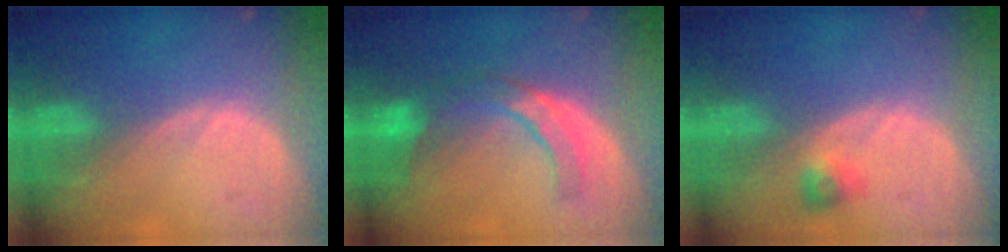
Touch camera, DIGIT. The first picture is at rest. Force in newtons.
{"total": 7.5, "press": 7.1, "slide": 2.3}
{"total": 2.2, "press": 2.1, "slide": 0.8}